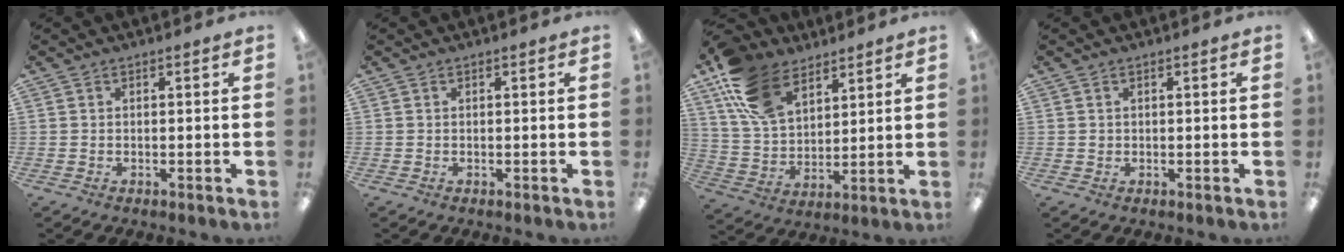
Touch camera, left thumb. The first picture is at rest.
{"total": 0.0}
{"total": 17.4, "force": [10.5, 10.4, 9.2], "torque": [-0.190, -0.026, 0.204]}
{"total": 1.0, "force": [0.4, 0.8, 0.5], "torque": [-0.011, 0.005, 0.006]}